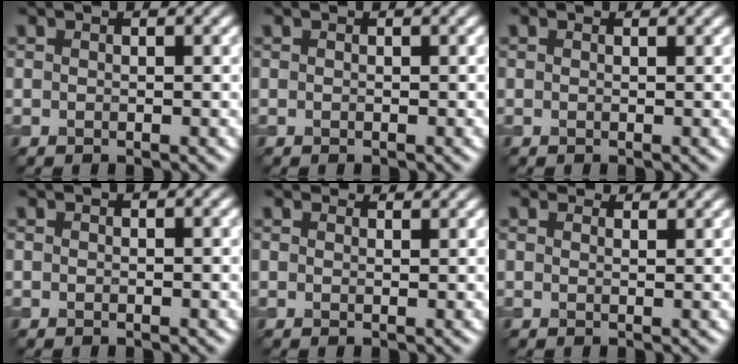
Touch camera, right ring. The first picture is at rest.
{"total": 0.0}
{"total": 0.0}
{"total": 0.0}
{"total": 2.4, "force": [2.3, 0.4, 0.5], "torque": [-0.018, 0.002, 0.023]}
{"total": 2.8, "force": [2.6, 0.6, 0.6], "torque": [-0.017, 0.001, 0.029]}